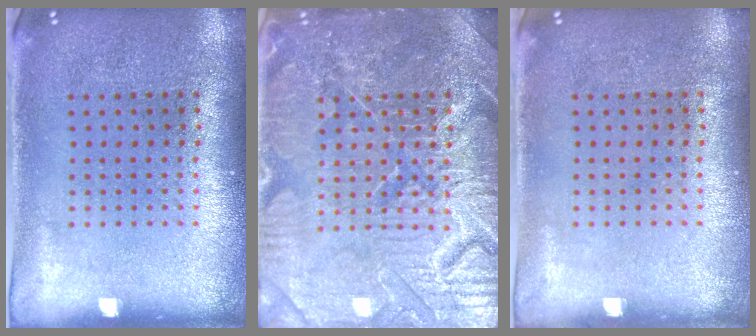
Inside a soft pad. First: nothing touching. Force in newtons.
{"total": 7.8, "press": 7.7, "slide": 1.0}
{"total": 0.0}